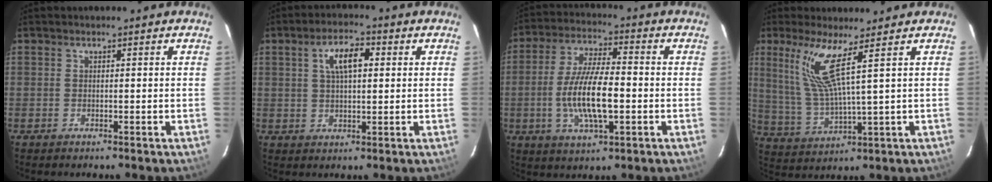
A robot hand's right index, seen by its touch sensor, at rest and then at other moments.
{"total": 6.6, "force": [1.9, 2.9, 5.6], "torque": [-0.103, 0.017, 0.036]}
{"total": 12.5, "force": [-2.4, 3.9, 11.6], "torque": [-0.230, -0.004, -0.043]}
{"total": 9.0, "force": [4.9, -0.2, 7.5], "torque": [-0.151, -0.006, 0.111]}